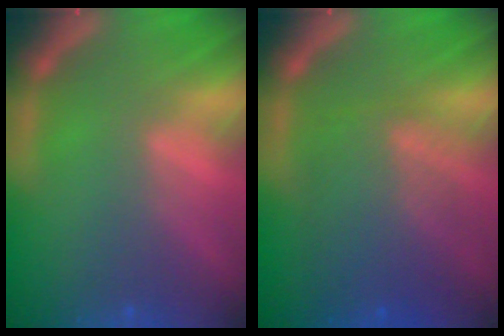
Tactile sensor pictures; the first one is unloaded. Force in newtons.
{"total": 6.6}